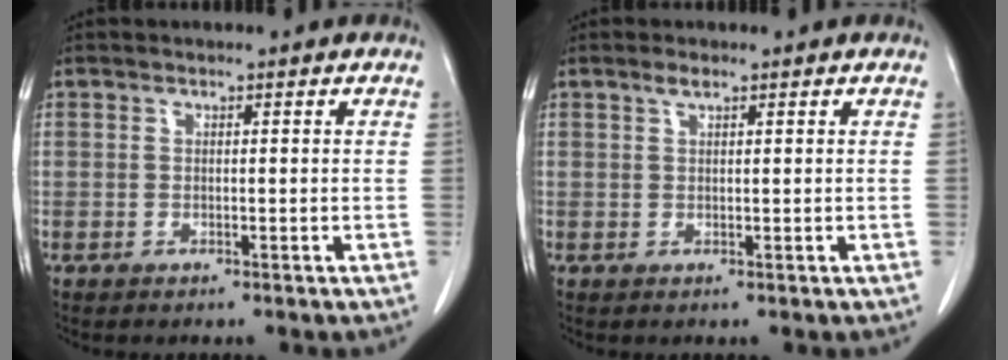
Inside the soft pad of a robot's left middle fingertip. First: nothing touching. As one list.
[{"total": 1.1, "force": [0.8, 0.2, 0.8], "torque": [-0.018, 0.002, 0.018]}]